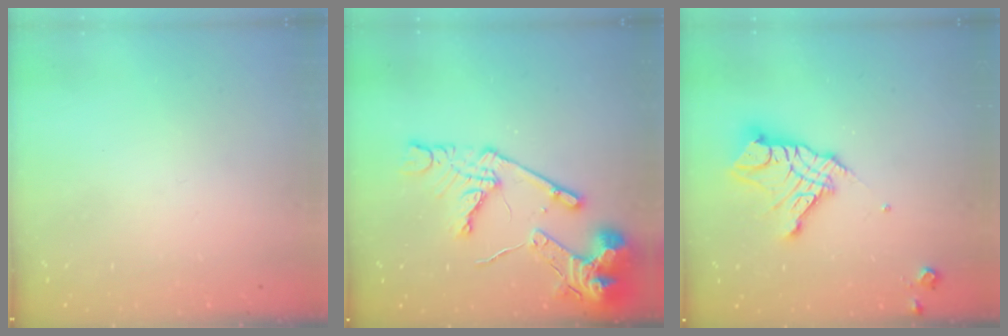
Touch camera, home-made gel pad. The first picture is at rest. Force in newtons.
{"total": 17.1, "press": 17.0, "slide": 1.9}
{"total": 13.1, "press": 13.1, "slide": 1.3}